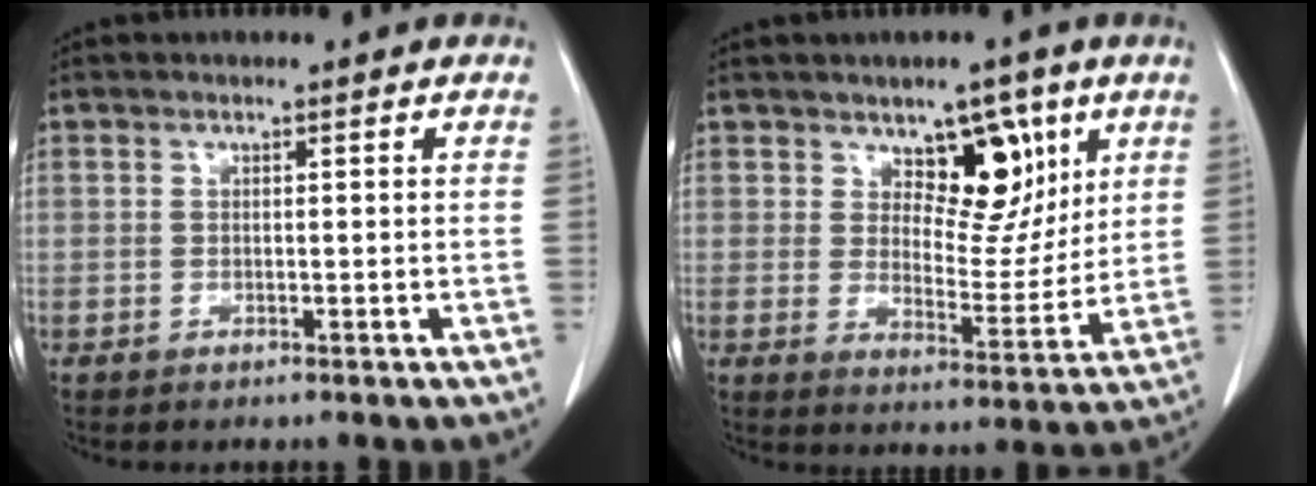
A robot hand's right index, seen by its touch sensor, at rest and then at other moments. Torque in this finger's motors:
{"motor_torque": [0.33, 0.33, 0.10, 0.04]}